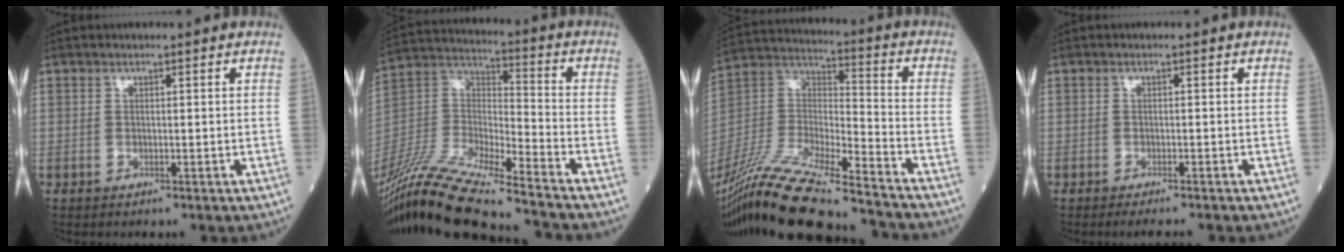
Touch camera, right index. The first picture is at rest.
{"total": 20.7, "force": [-17.8, 0.5, 10.5], "torque": [-0.238, -0.023, -0.338]}
{"total": 24.1, "force": [-20.2, 1.9, 13.1], "torque": [-0.279, -0.031, -0.368]}
{"total": 3.1, "force": [-2.7, 0.2, 1.5], "torque": [-0.016, -0.005, -0.036]}